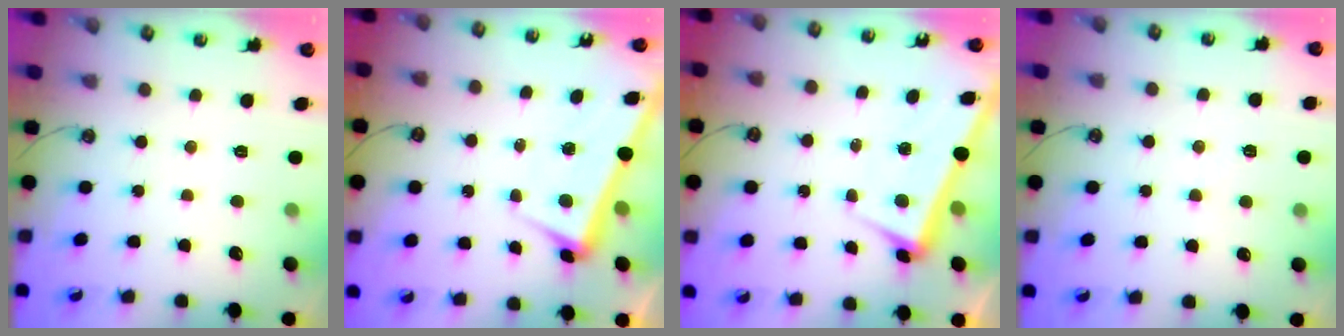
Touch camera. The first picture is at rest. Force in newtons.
{"total": 3.0, "press": 2.9, "slide": 0.8}
{"total": 3.0, "press": 2.9, "slide": 0.8}
{"total": 3.6, "press": 3.6, "slide": 0.3}